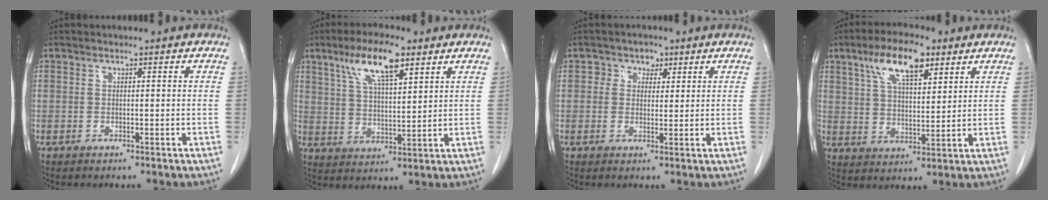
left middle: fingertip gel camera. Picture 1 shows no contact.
{"total": 10.0, "force": [5.9, 2.4, 7.7], "torque": [-0.148, 0.010, 0.109]}
{"total": 2.9, "force": [1.3, 2.4, 1.0], "torque": [-0.008, 0.004, 0.017]}
{"total": 10.3, "force": [5.9, 3.4, 7.8], "torque": [-0.147, 0.015, 0.108]}